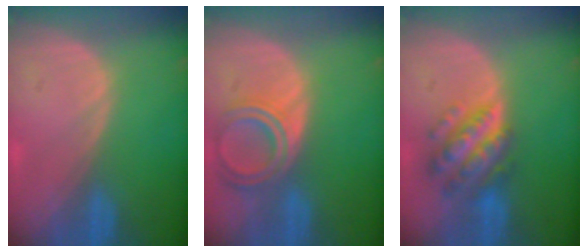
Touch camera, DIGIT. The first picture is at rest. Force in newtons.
{"total": 6.6, "press": 6.0, "slide": 2.8}
{"total": 7.7, "press": 7.7, "slide": 0.4}